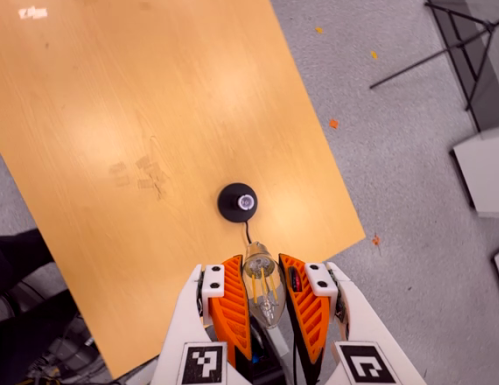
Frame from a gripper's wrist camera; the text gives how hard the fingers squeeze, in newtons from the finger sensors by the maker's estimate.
{"total": 20.0, "left": 21.6, "right": 18.4}